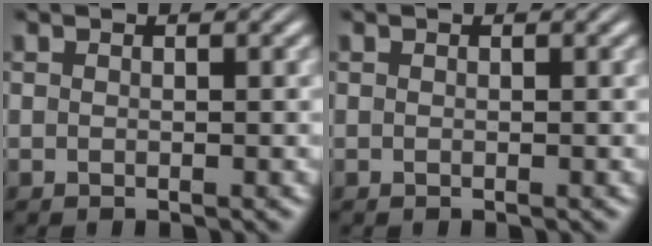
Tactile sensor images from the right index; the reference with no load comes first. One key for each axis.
{"total": 0.0}